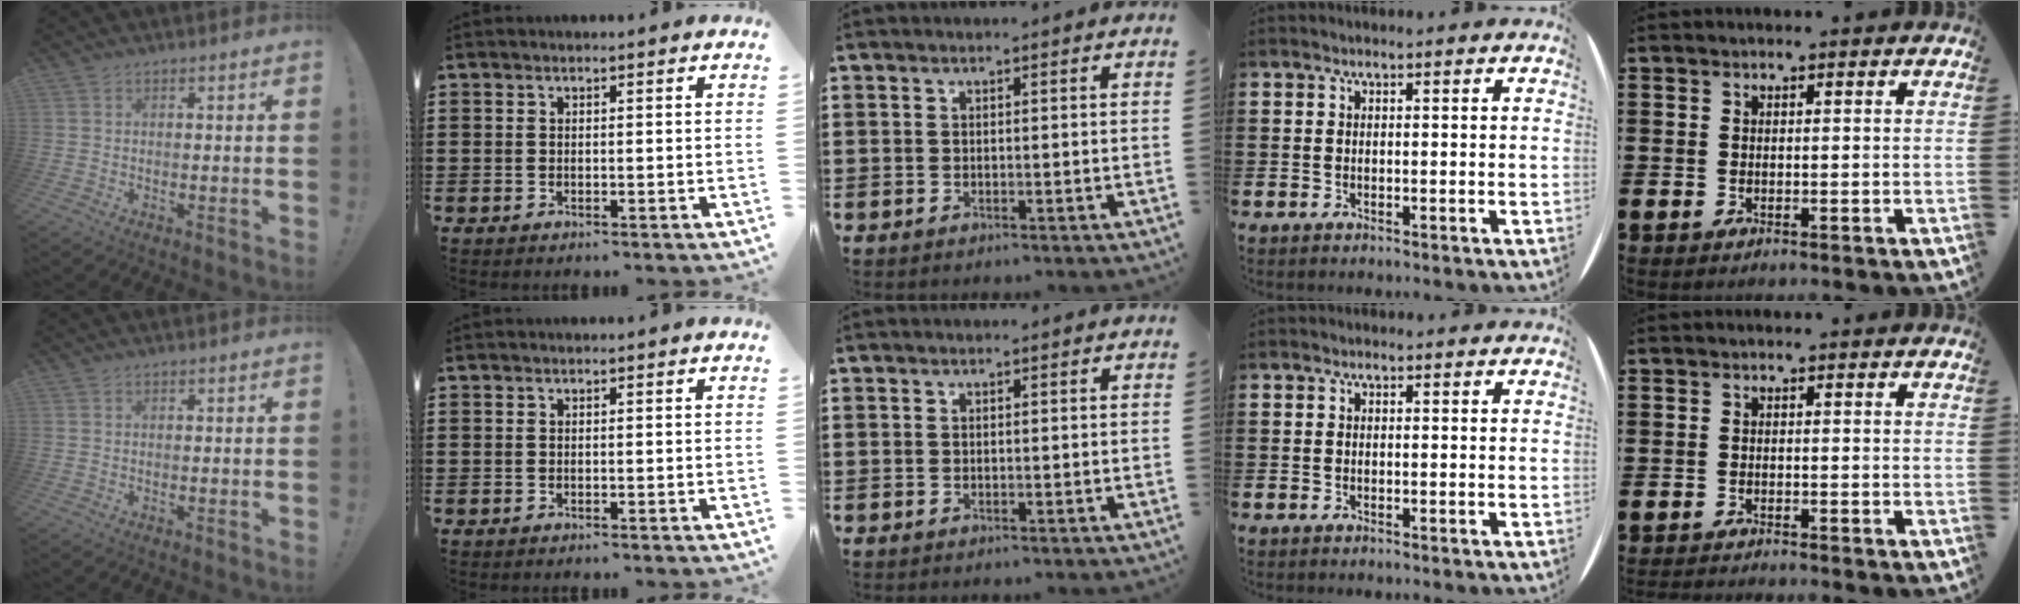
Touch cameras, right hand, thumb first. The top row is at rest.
{"little": {"total": 1.0, "force": [-1.0, -0.2, 0.0], "torque": [0.000, -0.001, -0.020]}}